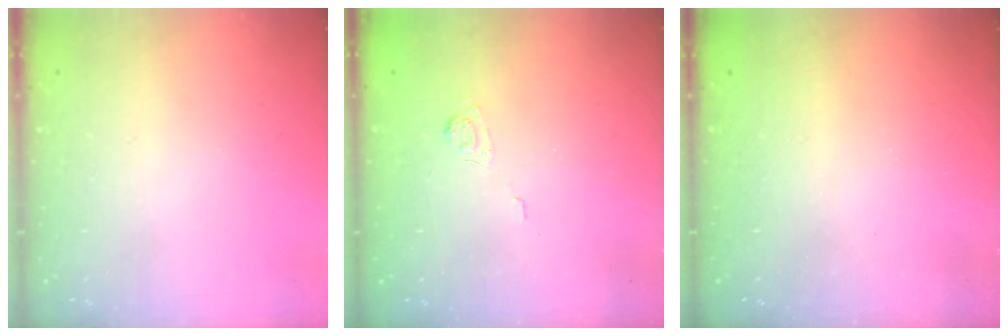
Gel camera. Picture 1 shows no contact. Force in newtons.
{"total": 2.5, "press": 2.1, "slide": 1.4}
{"total": 2.4, "press": 2.2, "slide": 0.8}